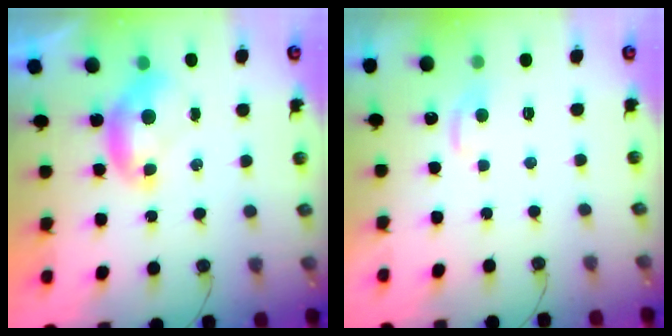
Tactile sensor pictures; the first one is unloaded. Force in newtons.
{"total": 1.1, "press": 1.1, "slide": 0.4}